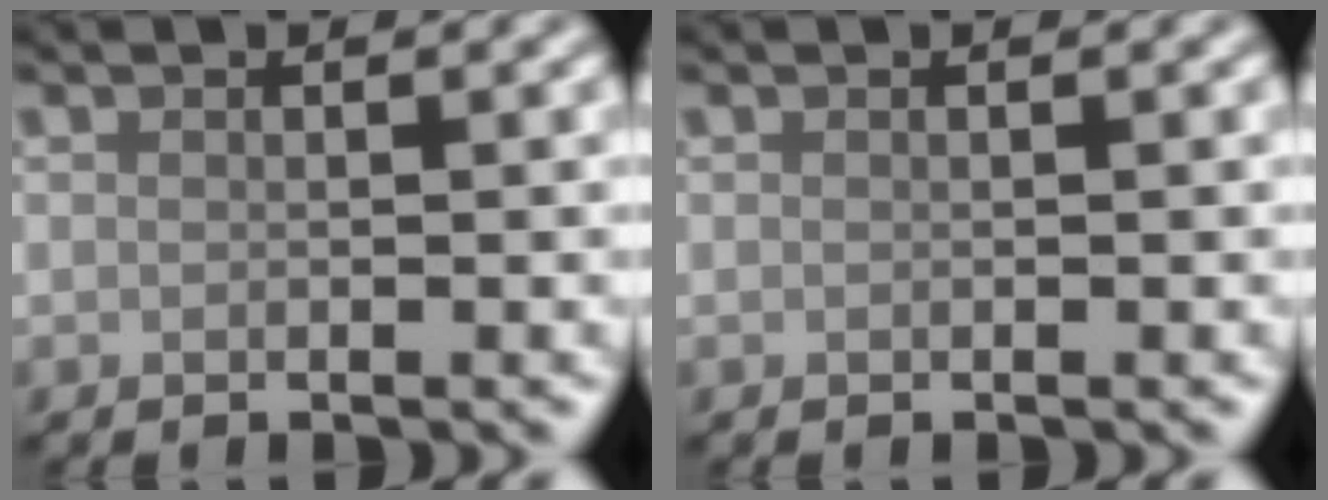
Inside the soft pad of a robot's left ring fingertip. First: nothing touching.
{"total": 0.0}